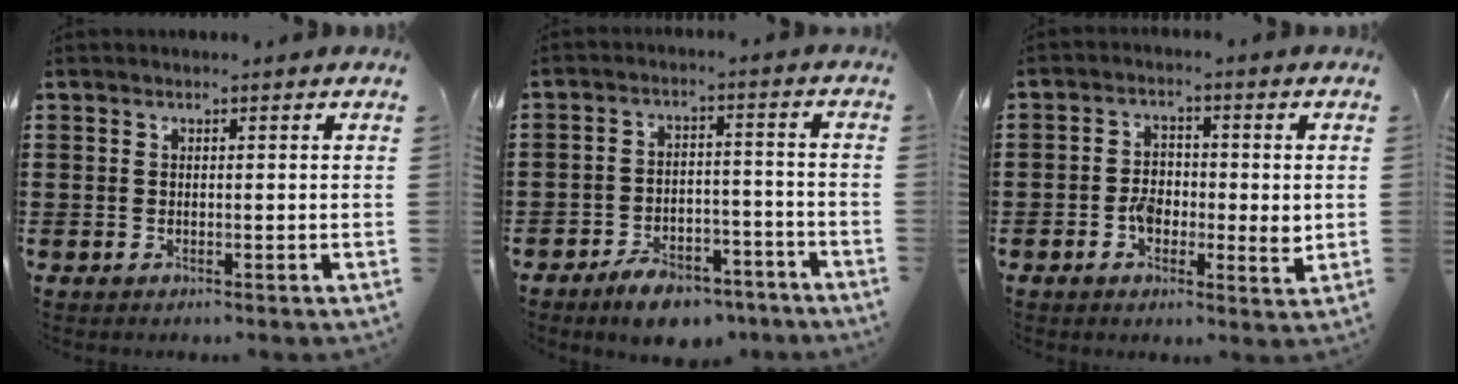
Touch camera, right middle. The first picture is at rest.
{"total": 6.3, "force": [-5.5, 1.9, 2.4], "torque": [-0.041, 0.013, -0.103]}
{"total": 4.8, "force": [-1.1, 2.9, 3.6], "torque": [-0.052, 0.004, -0.024]}